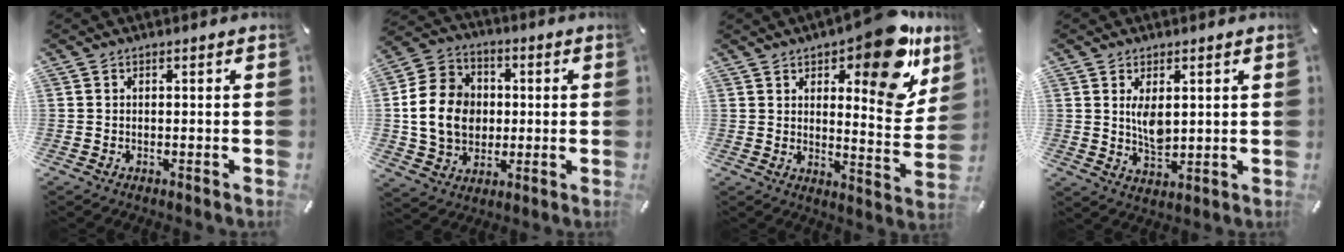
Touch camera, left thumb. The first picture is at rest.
{"total": 13.6, "force": [-0.2, 11.7, 6.9], "torque": [-0.142, 0.017, -0.003]}
{"total": 17.0, "force": [11.1, 6.0, 11.4], "torque": [-0.133, -0.087, 0.178]}
{"total": 5.6, "force": [1.6, 3.2, 4.3], "torque": [-0.081, -0.006, 0.026]}